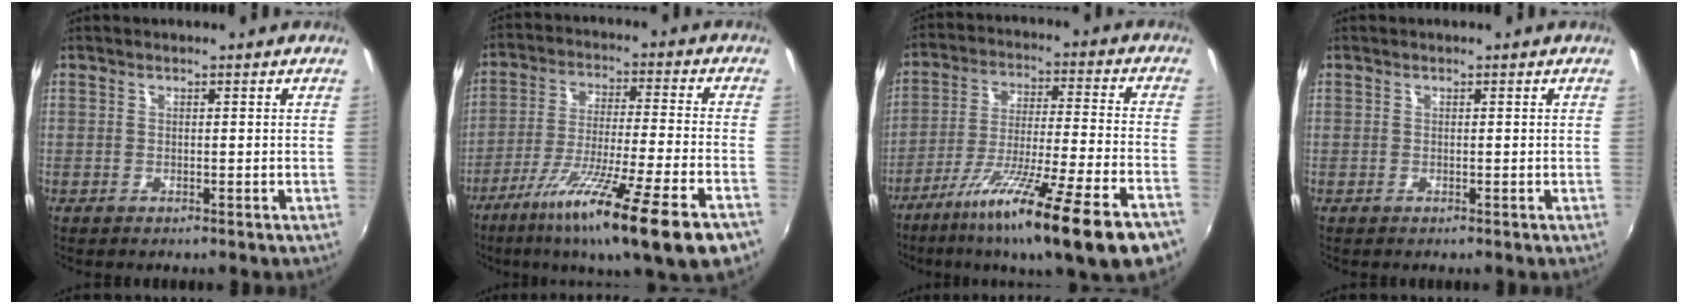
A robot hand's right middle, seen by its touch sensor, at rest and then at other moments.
{"total": 20.0, "force": [-12.6, 0.2, 15.6], "torque": [-0.272, -0.071, -0.202]}
{"total": 21.6, "force": [-14.6, 0.2, 16.0], "torque": [-0.276, -0.072, -0.231]}
{"total": 0.0}